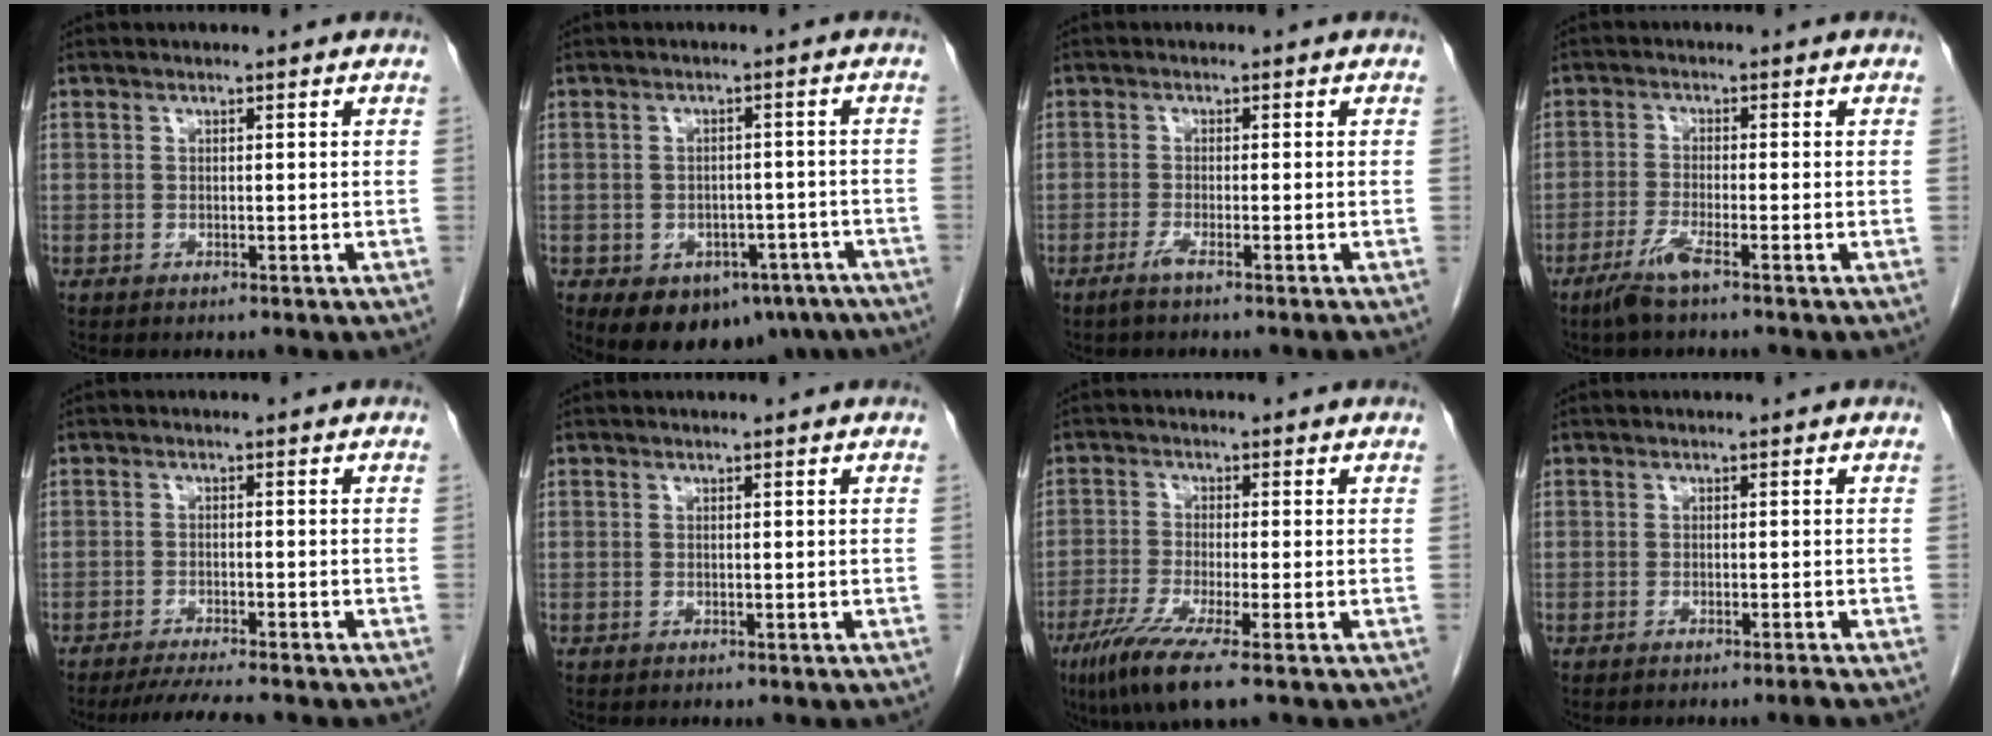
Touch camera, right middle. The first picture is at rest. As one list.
[{"total": 13.5, "force": [-8.4, 8.3, 6.5], "torque": [-0.099, 0.006, -0.100]}, {"total": 2.2, "force": [-1.5, -0.5, 1.4], "torque": [-0.031, -0.003, -0.034]}, {"total": 3.9, "force": [-2.7, -0.1, 2.9], "torque": [-0.065, -0.009, -0.058]}, {"total": 5.8, "force": [-5.2, -0.2, 2.7], "torque": [-0.040, -0.019, -0.084]}, {"total": 0.0}, {"total": 7.9, "force": [-4.7, -0.1, 6.3], "torque": [-0.122, -0.027, -0.086]}, {"total": 1.4, "force": [-1.1, -0.5, 0.7], "torque": [-0.012, 0.002, -0.019]}]